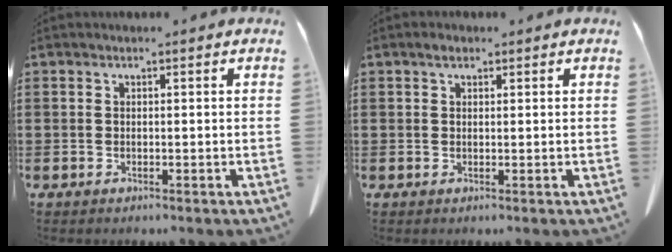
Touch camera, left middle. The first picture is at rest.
{"total": 1.1, "force": [0.7, 0.6, 0.6], "torque": [-0.007, 0.001, 0.011]}